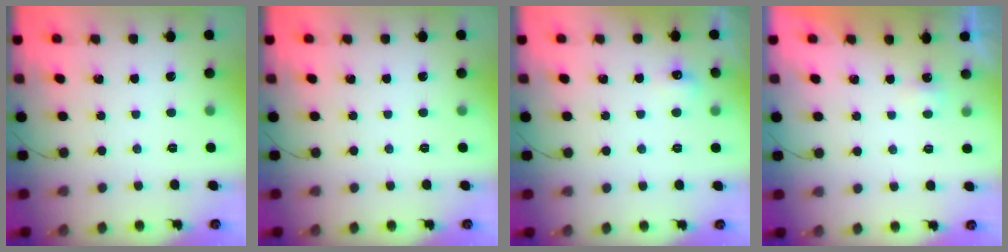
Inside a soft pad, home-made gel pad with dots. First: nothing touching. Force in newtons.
{"total": 0.0}
{"total": 4.4, "press": 4.2, "slide": 1.2}
{"total": 1.6, "press": 1.5, "slide": 0.6}